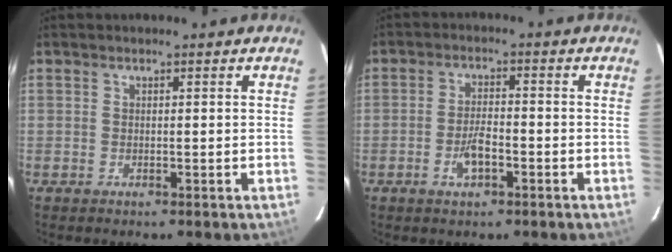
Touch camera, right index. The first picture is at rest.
{"total": 4.7, "force": [-2.2, 1.9, 3.7], "torque": [-0.078, 0.003, -0.037]}